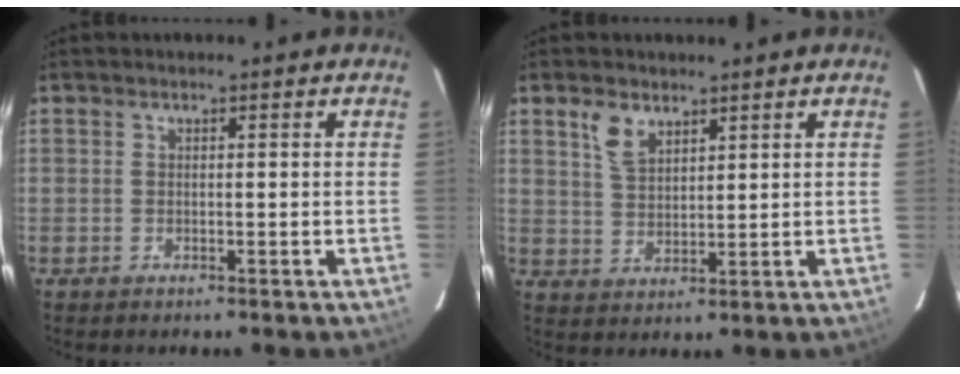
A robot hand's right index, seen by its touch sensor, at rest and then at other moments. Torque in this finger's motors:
{"motor_torque": [0.10, 0.10, 0.10, 0.06]}